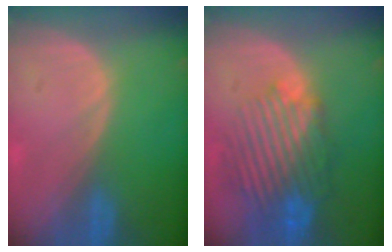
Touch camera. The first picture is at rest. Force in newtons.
{"total": 10.4, "press": 9.3, "slide": 4.6}